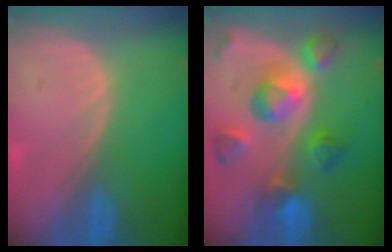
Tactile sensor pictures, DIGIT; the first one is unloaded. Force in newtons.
{"total": 10.4, "press": 9.2, "slide": 4.9}